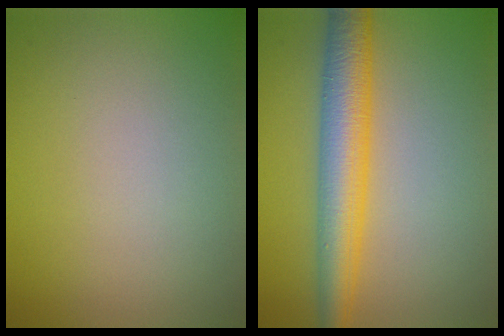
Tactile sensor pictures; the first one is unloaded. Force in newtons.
{"total": 5.9, "press": 5.9, "slide": 0.2}